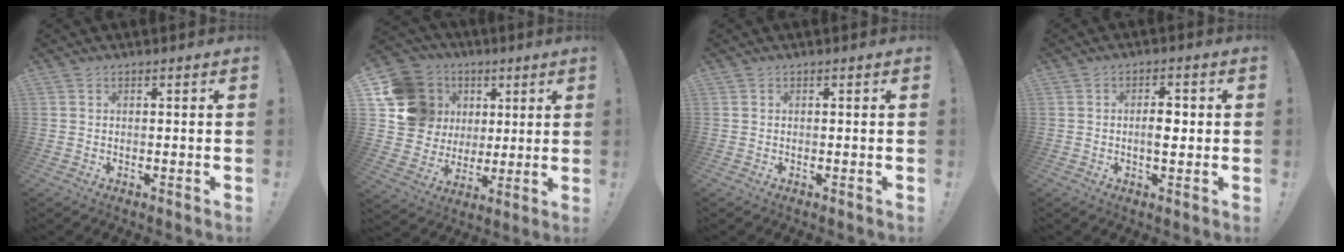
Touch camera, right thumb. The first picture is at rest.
{"total": 18.2, "force": [5.2, 16.1, 6.7], "torque": [-0.108, -0.008, 0.139]}
{"total": 0.0}
{"total": 4.9, "force": [-0.3, 2.4, 4.2], "torque": [-0.060, 0.004, -0.011]}